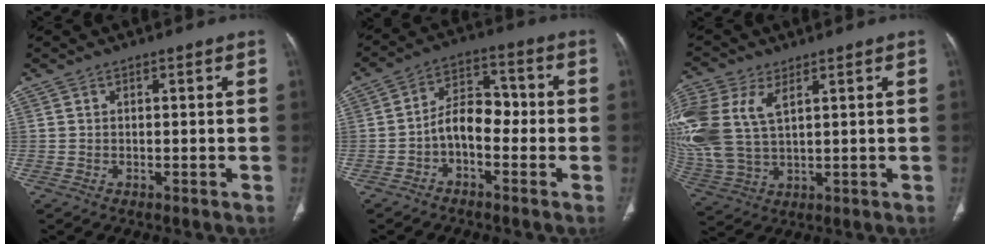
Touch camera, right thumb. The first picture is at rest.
{"total": 7.4, "force": [-2.1, 4.7, 5.4], "torque": [-0.068, 0.039, -0.048]}
{"total": 17.2, "force": [5.4, 10.3, 12.7], "torque": [-0.327, 0.000, 0.110]}